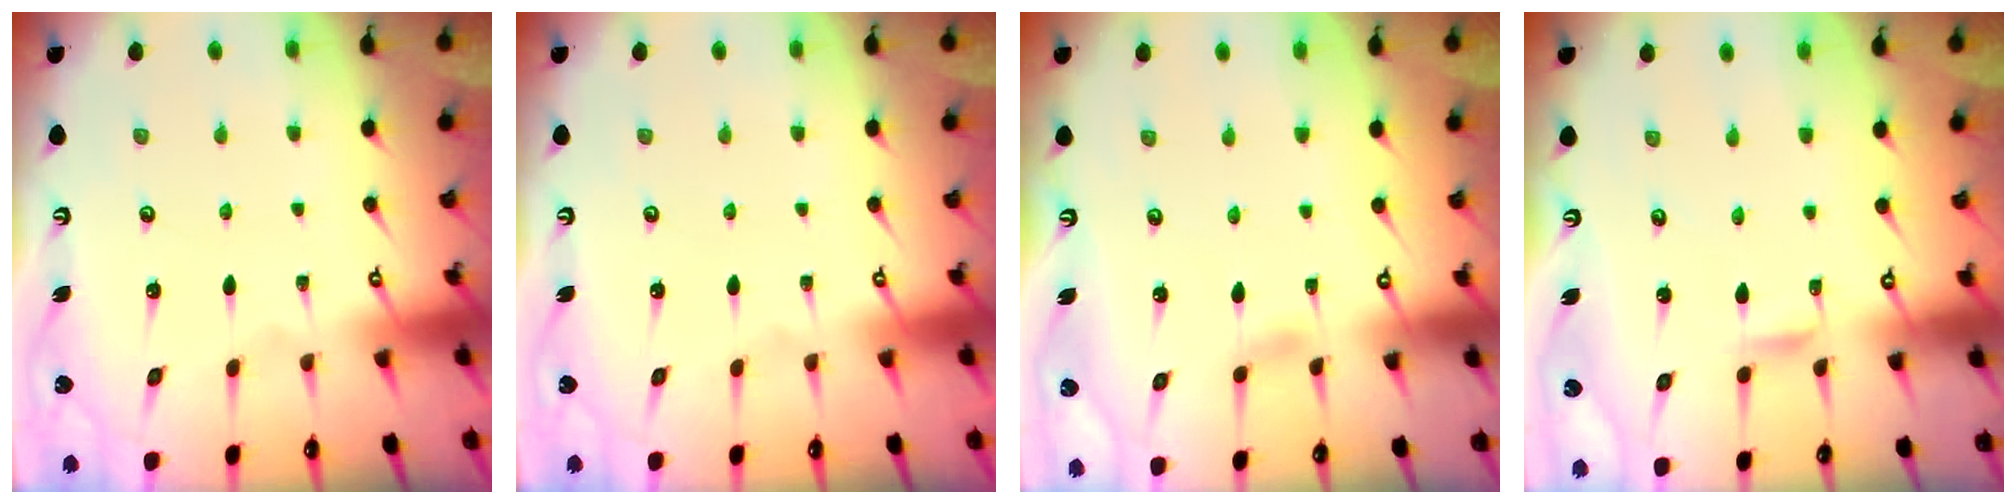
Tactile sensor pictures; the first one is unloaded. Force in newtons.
{"total": 0.0}
{"total": 2.7, "press": 2.7, "slide": 0.3}
{"total": 1.4, "press": 1.4, "slide": 0.1}